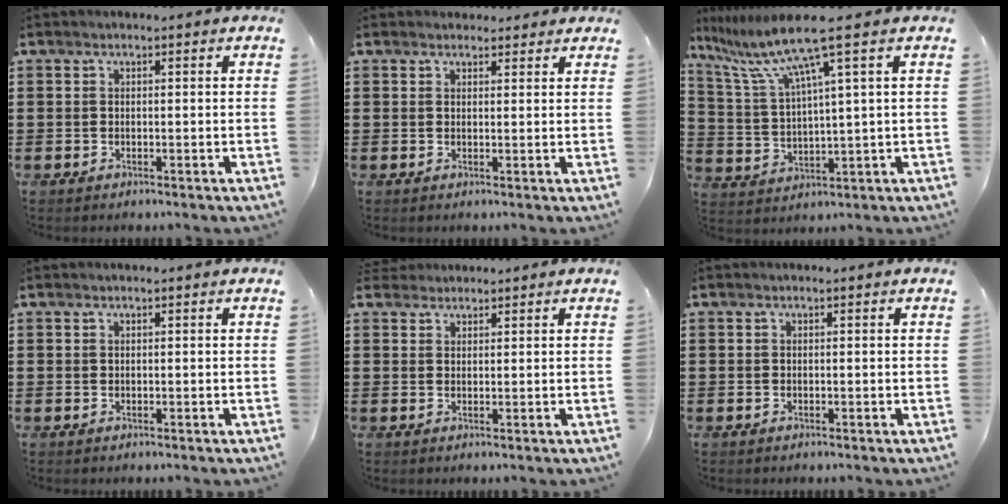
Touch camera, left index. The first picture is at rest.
{"total": 1.8, "force": [1.7, 0.7, 0.1], "torque": [0.001, 0.000, 0.031]}
{"total": 9.6, "force": [6.0, -0.2, 7.5], "torque": [-0.180, -0.031, 0.093]}
{"total": 0.0}
{"total": 1.9, "force": [1.7, 0.8, 0.0], "torque": [-0.006, 0.006, 0.035]}
{"total": 0.0}